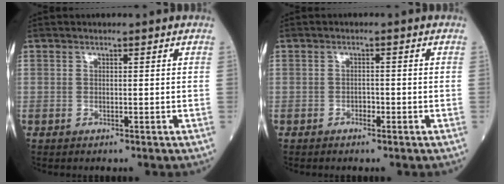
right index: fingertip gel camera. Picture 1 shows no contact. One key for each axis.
{"total": 1.1, "fx": -0.7, "fy": 0.6, "fz": 0.6, "tx": -0.007, "ty": 0.003, "tz": -0.012}